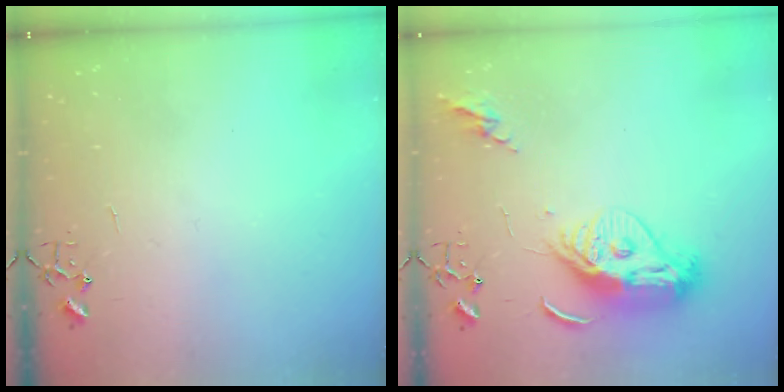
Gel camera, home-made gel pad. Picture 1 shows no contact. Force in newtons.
{"total": 13.5, "press": 13.4, "slide": 1.5}